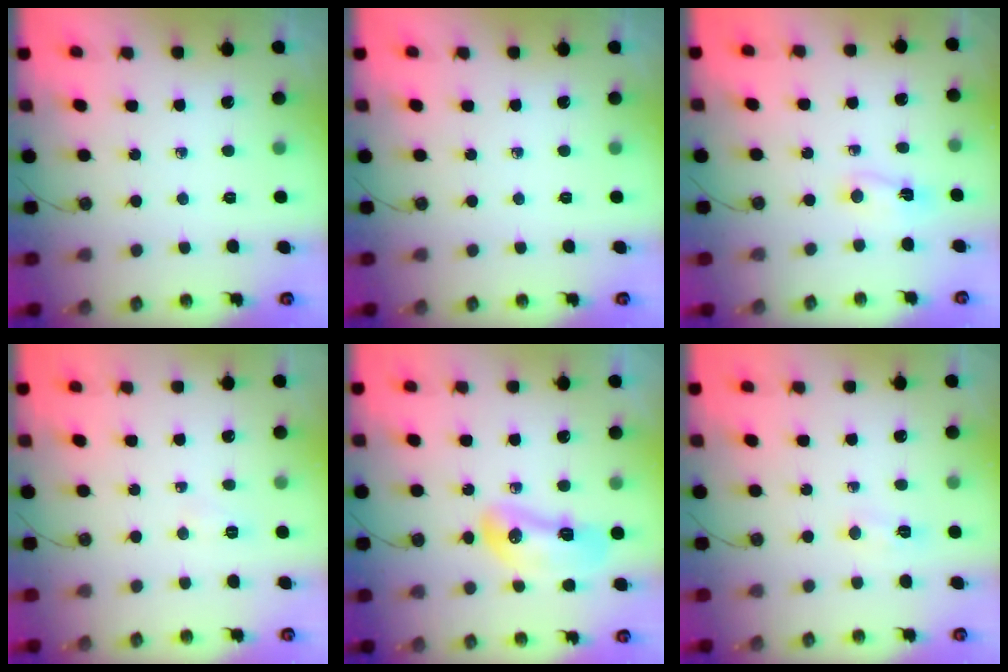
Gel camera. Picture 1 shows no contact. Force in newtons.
{"total": 0.0}
{"total": 2.0, "press": 1.6, "slide": 1.2}
{"total": 4.4, "press": 4.1, "slide": 1.6}
{"total": 14.7, "press": 12.3, "slide": 8.1}
{"total": 5.2, "press": 5.0, "slide": 1.5}